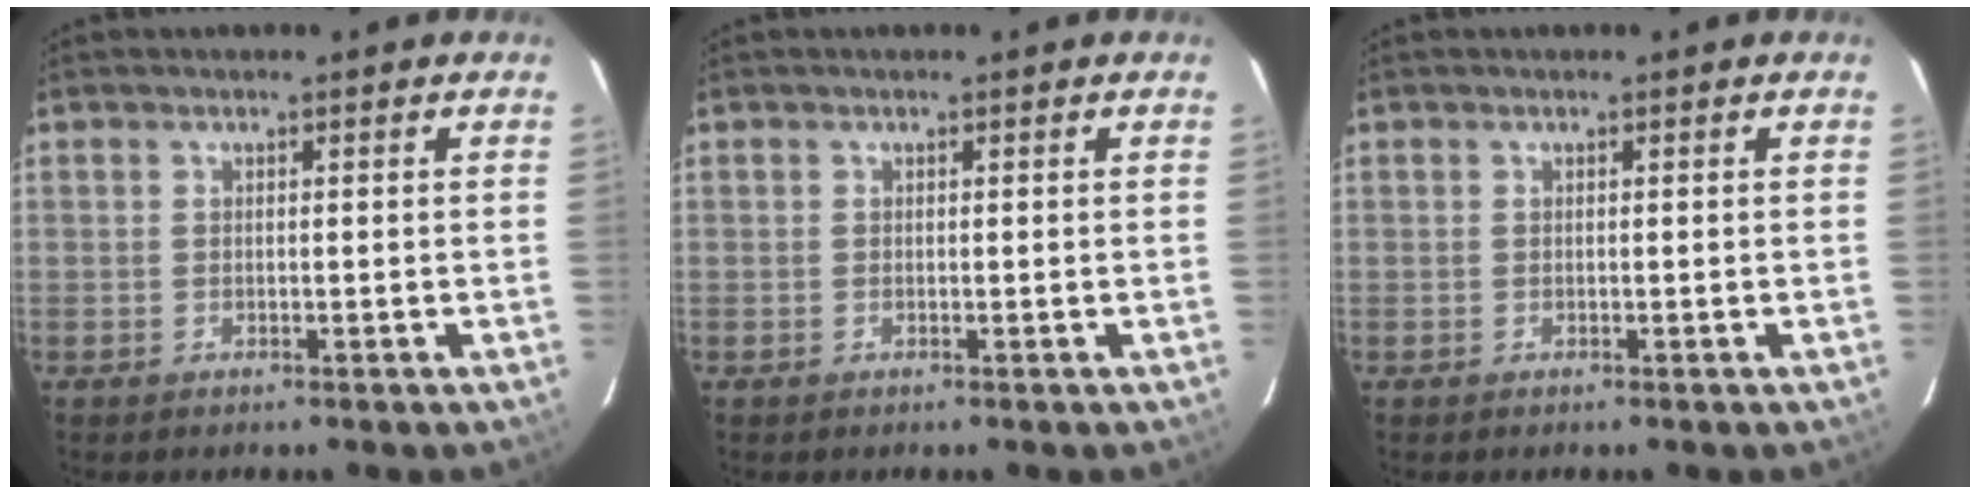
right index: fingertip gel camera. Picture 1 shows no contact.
{"total": 0.0}
{"total": 0.0}